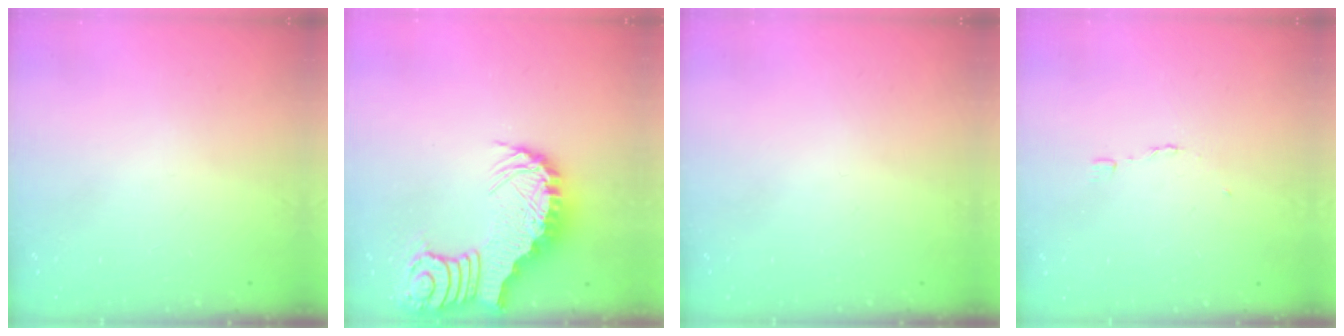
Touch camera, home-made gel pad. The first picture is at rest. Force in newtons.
{"total": 3.7, "press": 3.6, "slide": 0.8}
{"total": 0.0}
{"total": 2.7, "press": 2.7, "slide": 0.2}